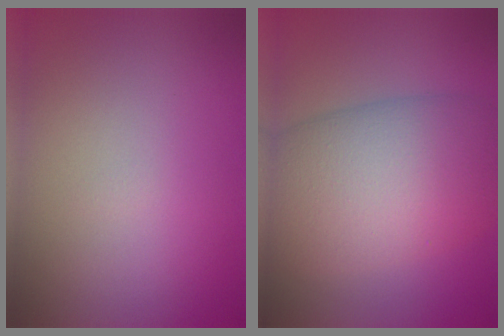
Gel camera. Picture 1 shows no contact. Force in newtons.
{"total": 11.2, "press": 11.2, "slide": 0.4}